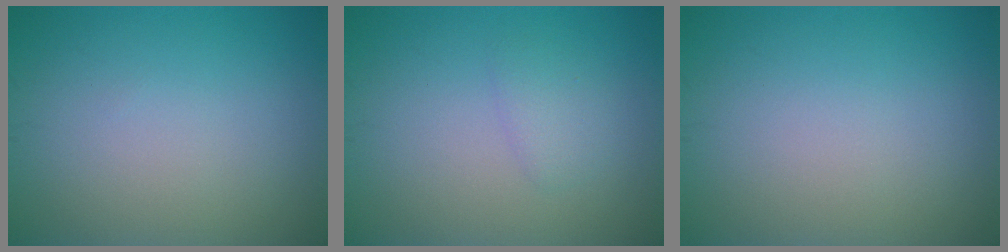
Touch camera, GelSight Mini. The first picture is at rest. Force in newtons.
{"total": 1.3, "press": 1.3, "slide": 0.1}
{"total": 0.0}